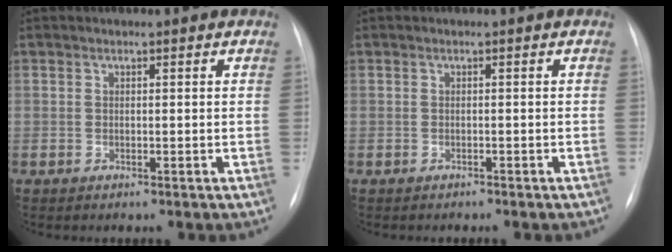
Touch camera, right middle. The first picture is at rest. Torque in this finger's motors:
{"motor_torque": [0.54, -1.05, -0.03, 0.00]}